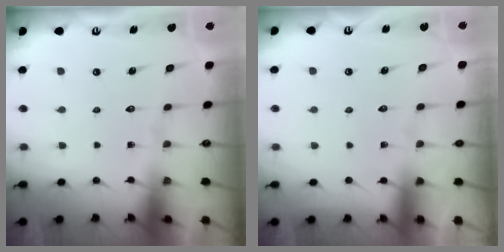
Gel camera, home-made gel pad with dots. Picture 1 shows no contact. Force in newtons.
{"total": 4.0, "press": 3.9, "slide": 0.6}